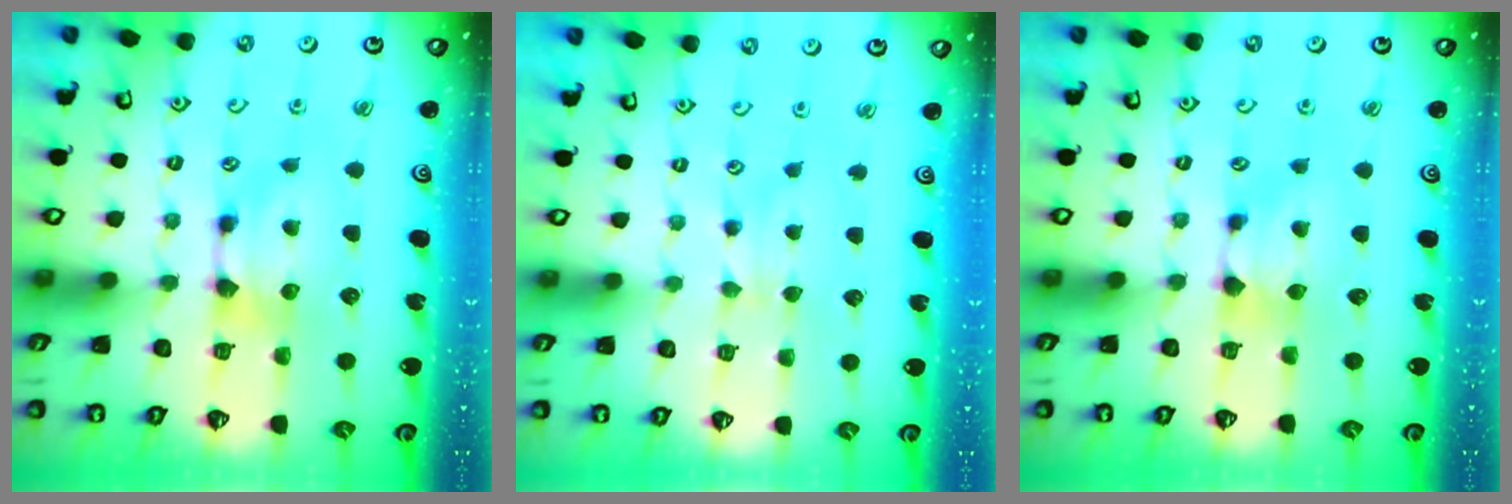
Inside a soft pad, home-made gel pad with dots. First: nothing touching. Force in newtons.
{"total": 2.1, "press": 2.0, "slide": 0.4}
{"total": 0.9, "press": 0.7, "slide": 0.6}